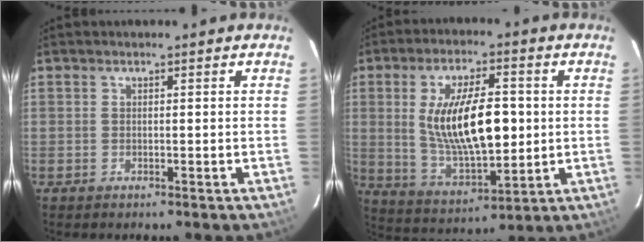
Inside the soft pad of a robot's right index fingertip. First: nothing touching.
{"total": 16.5, "force": [1.3, 6.6, 15.0], "torque": [-0.276, -0.008, 0.038]}